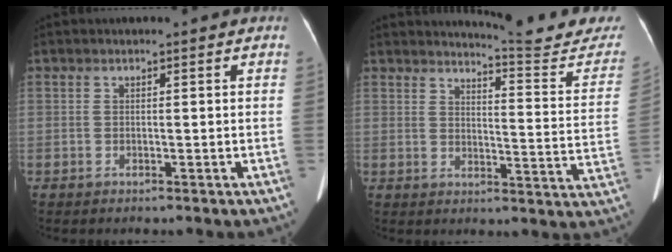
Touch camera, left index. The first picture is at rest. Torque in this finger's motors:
{"motor_torque": [0.18, -0.62, 0.03, 0.02]}